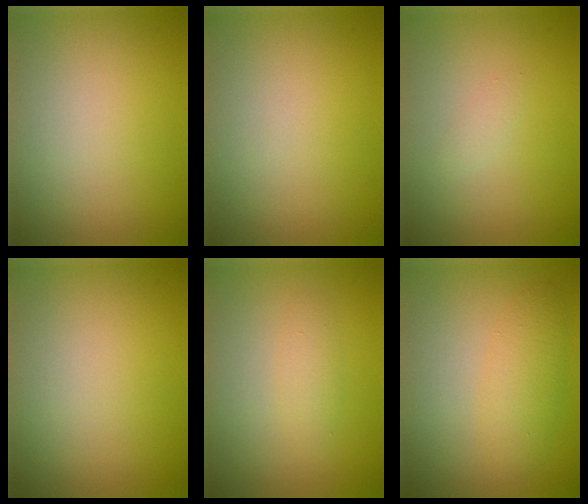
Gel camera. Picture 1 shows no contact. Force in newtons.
{"total": 0.0}
{"total": 0.7, "press": 0.7, "slide": 0.0}
{"total": 0.0}
{"total": 1.4, "press": 1.4, "slide": 0.1}
{"total": 2.6, "press": 2.6, "slide": 0.1}